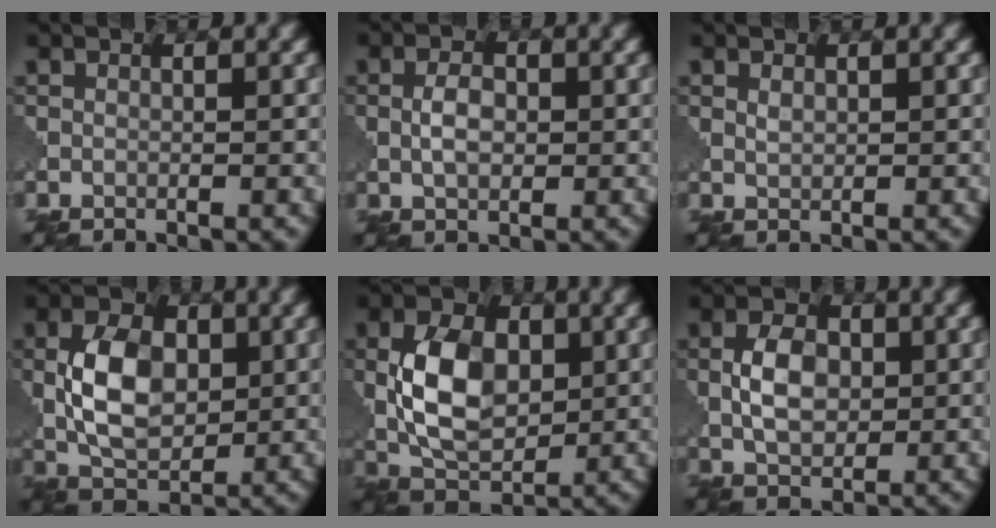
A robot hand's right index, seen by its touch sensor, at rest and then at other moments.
{"total": 2.2, "force": [0.2, 1.3, 1.8], "torque": [-0.035, 0.000, 0.002]}
{"total": 0.8, "force": [0.6, 0.3, 0.3], "torque": [-0.006, -0.003, 0.015]}
{"total": 6.1, "force": [0.5, 4.0, 4.6], "torque": [-0.090, -0.001, 0.011]}
{"total": 7.1, "force": [0.7, 4.6, 5.3], "torque": [-0.103, -0.001, 0.012]}
{"total": 4.0, "force": [0.4, 2.7, 2.9], "torque": [-0.056, 0.001, 0.009]}